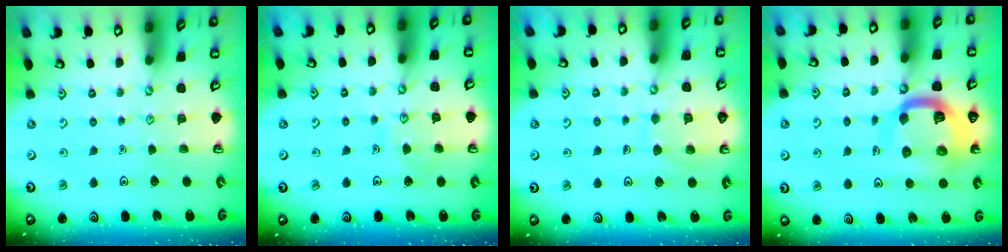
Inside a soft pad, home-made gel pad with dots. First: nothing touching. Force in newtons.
{"total": 7.1, "press": 7.1, "slide": 0.6}
{"total": 7.9, "press": 7.9, "slide": 0.6}
{"total": 15.6, "press": 15.5, "slide": 1.7}